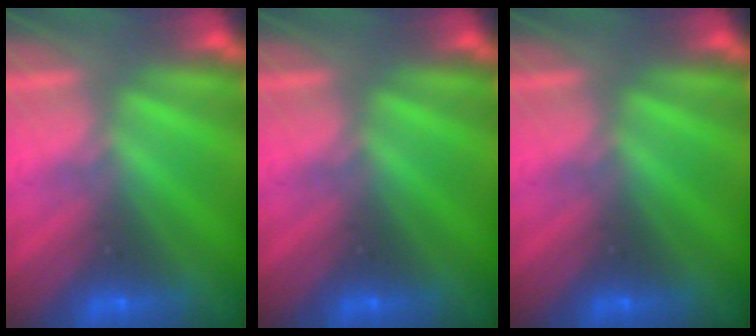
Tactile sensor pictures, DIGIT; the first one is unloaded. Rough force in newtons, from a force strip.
{"total": 0.0}
{"total": 0.0}